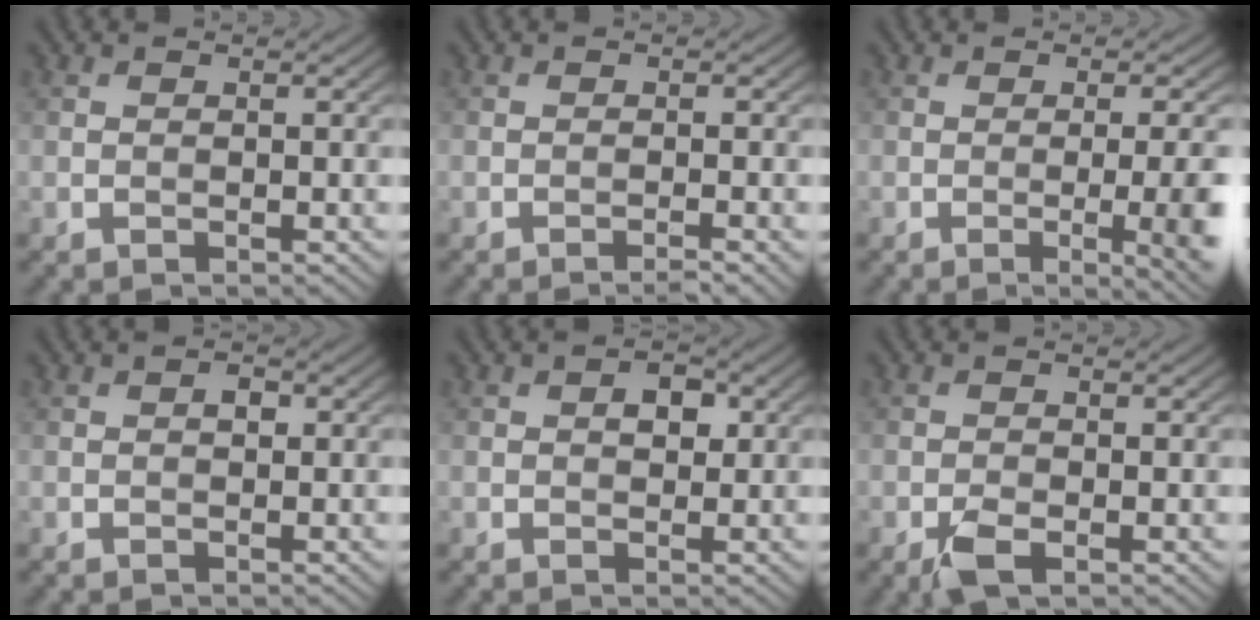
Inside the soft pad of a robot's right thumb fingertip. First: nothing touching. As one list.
[{"total": 1.6, "force": [-1.0, 0.1, 1.3], "torque": [-0.017, 0.004, -0.021]}, {"total": 8.3, "force": [-1.5, 2.3, 7.8], "torque": [-0.090, 0.000, -0.009]}, {"total": 1.0, "force": [0.1, 0.7, 0.8], "torque": [-0.010, 0.000, 0.000]}, {"total": 2.3, "force": [0.5, 1.5, 1.7], "torque": [-0.025, -0.001, 0.004]}, {"total": 2.7, "force": [-1.4, 1.1, 2.1], "torque": [-0.044, -0.004, -0.027]}]